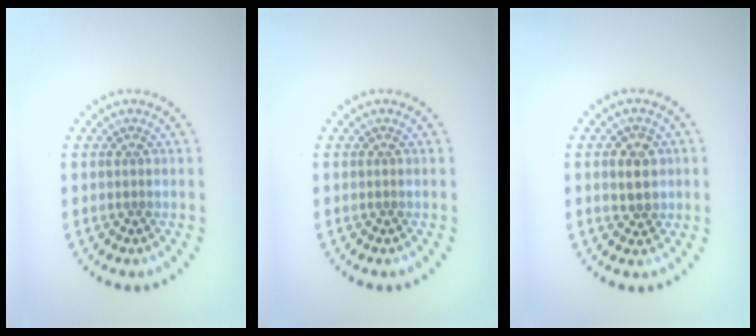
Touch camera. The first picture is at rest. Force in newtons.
{"total": 0.0}
{"total": 2.3, "press": 2.2, "slide": 0.6}